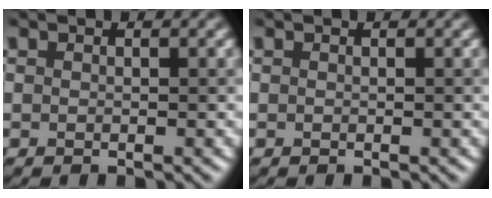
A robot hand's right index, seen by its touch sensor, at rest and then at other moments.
{"total": 0.0}